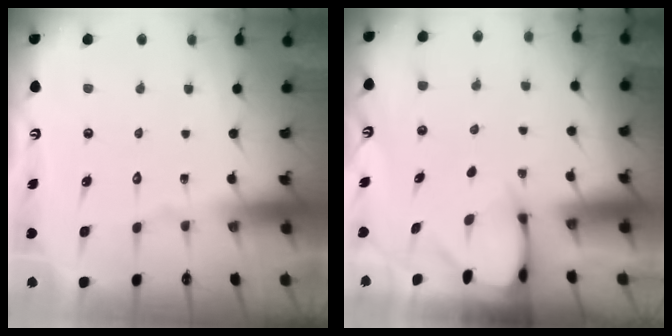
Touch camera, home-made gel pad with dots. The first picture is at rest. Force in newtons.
{"total": 2.5, "press": 2.5, "slide": 0.3}